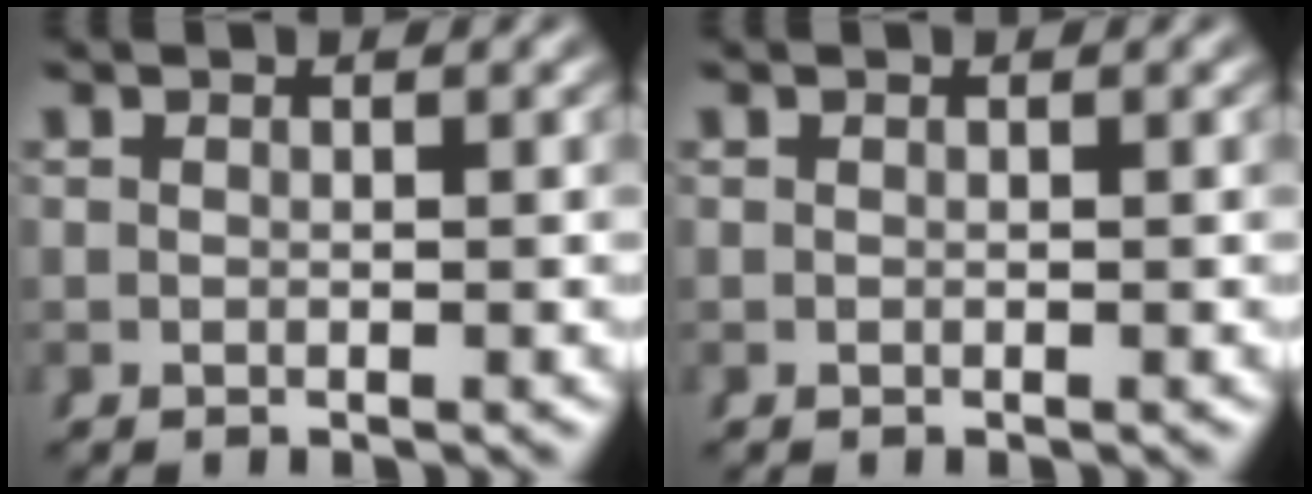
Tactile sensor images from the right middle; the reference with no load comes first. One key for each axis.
{"total": 0.0}